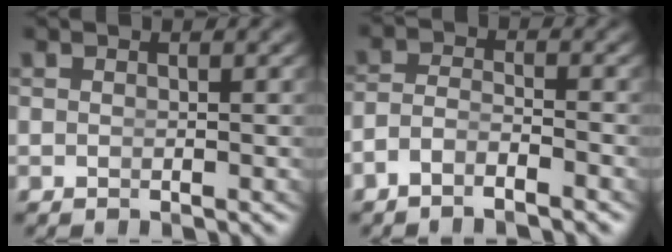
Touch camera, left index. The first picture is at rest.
{"total": 3.4, "force": [-2.6, 1.6, 1.4], "torque": [-0.036, -0.016, -0.044]}